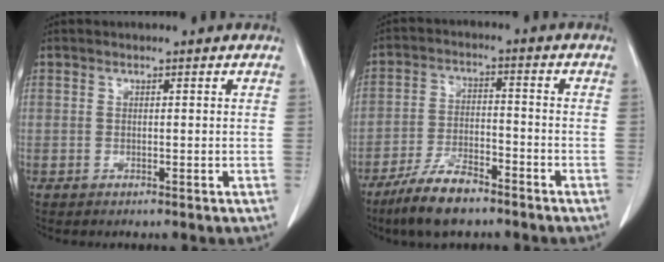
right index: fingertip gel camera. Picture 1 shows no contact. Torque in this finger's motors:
{"motor_torque": [0.44, -0.53, 0.32, 0.05]}